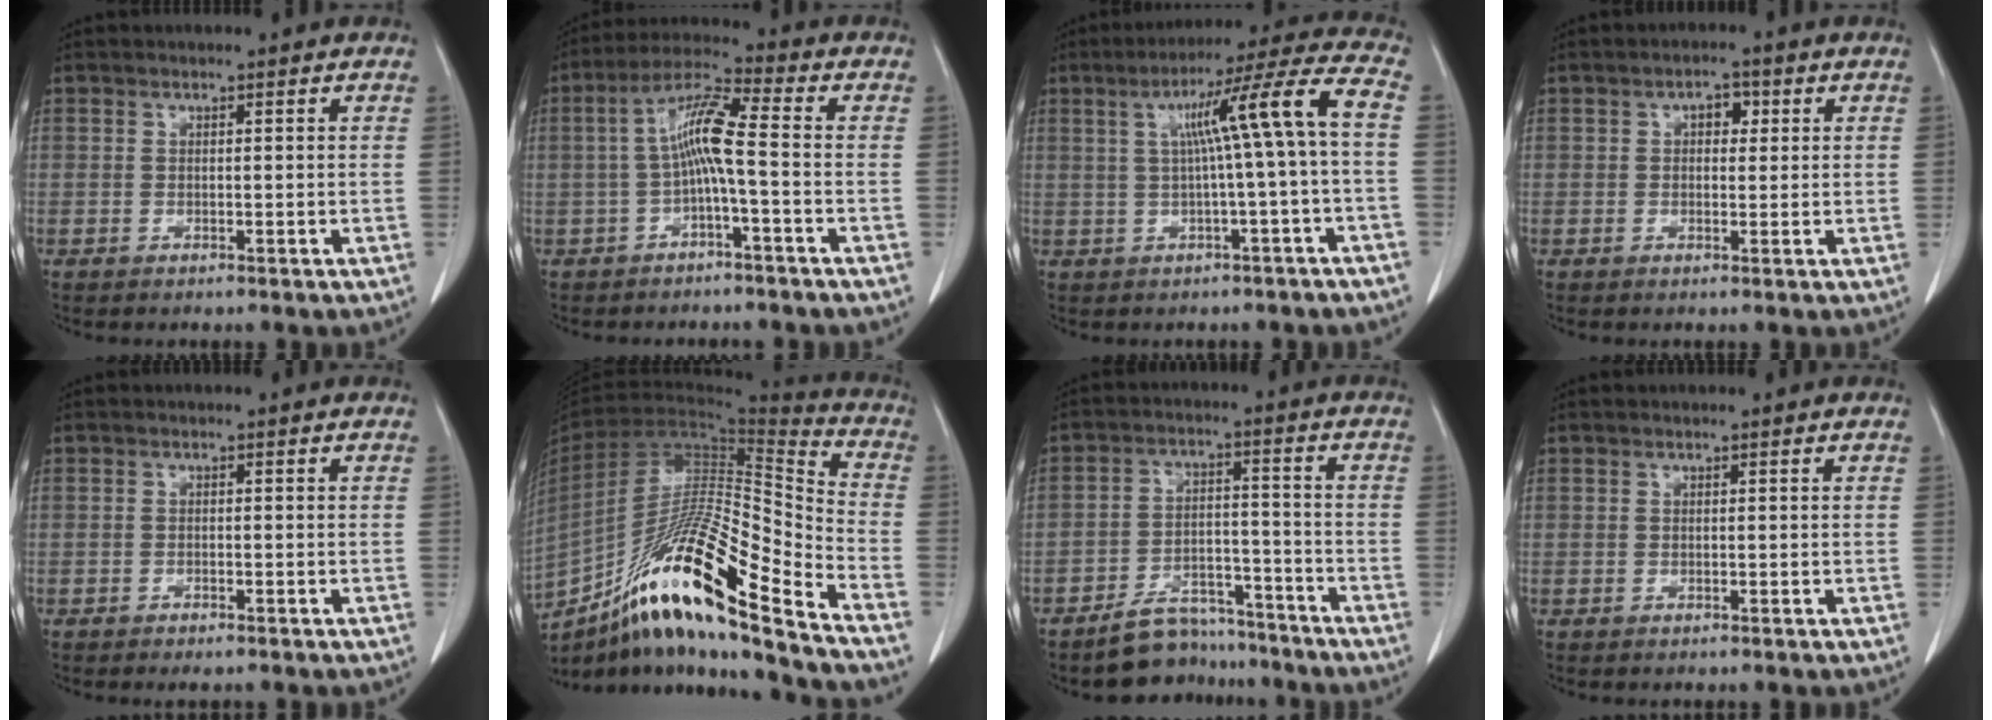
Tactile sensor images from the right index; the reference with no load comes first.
{"total": 7.7, "force": [-0.8, 0.3, 7.7], "torque": [-0.148, 0.022, -0.018]}
{"total": 10.9, "force": [0.5, -1.2, 10.8], "torque": [-0.159, 0.026, 0.009]}
{"total": 2.7, "force": [0.8, 1.6, 2.0], "torque": [-0.026, 0.010, 0.009]}
{"total": 1.4, "force": [-1.1, 0.4, 0.8], "torque": [-0.009, -0.001, -0.008]}
{"total": 23.6, "force": [-15.6, 1.3, 17.7], "torque": [-0.301, -0.020, -0.281]}
{"total": 7.6, "force": [-6.8, 3.3, 0.9], "torque": [-0.005, 0.028, -0.109]}
{"total": 0.0}